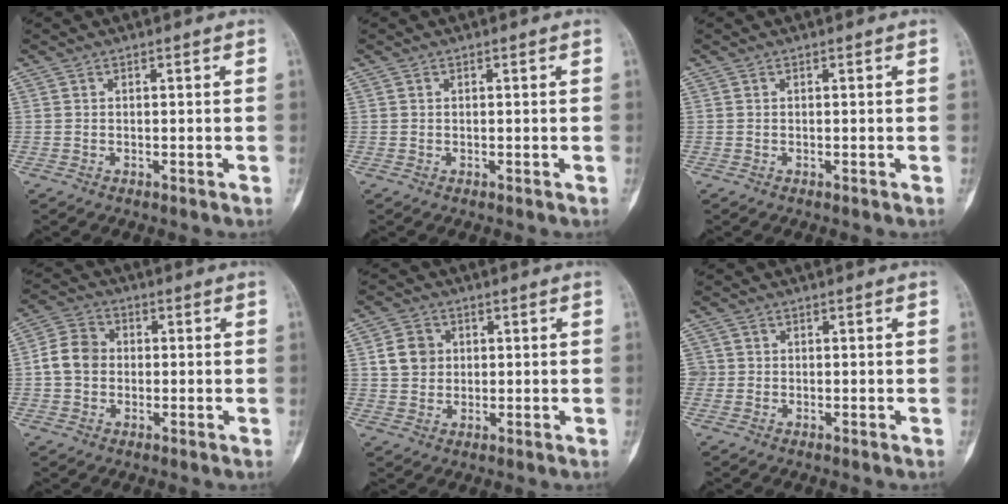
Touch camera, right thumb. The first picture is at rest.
{"total": 0.0}
{"total": 0.0}
{"total": 6.8, "force": [-0.1, 5.7, 3.7], "torque": [-0.057, 0.017, -0.013]}
{"total": 5.8, "force": [1.2, 5.1, 2.5], "torque": [-0.022, -0.002, 0.019]}
{"total": 1.9, "force": [0.0, 1.9, 0.2], "torque": [0.010, 0.006, -0.003]}